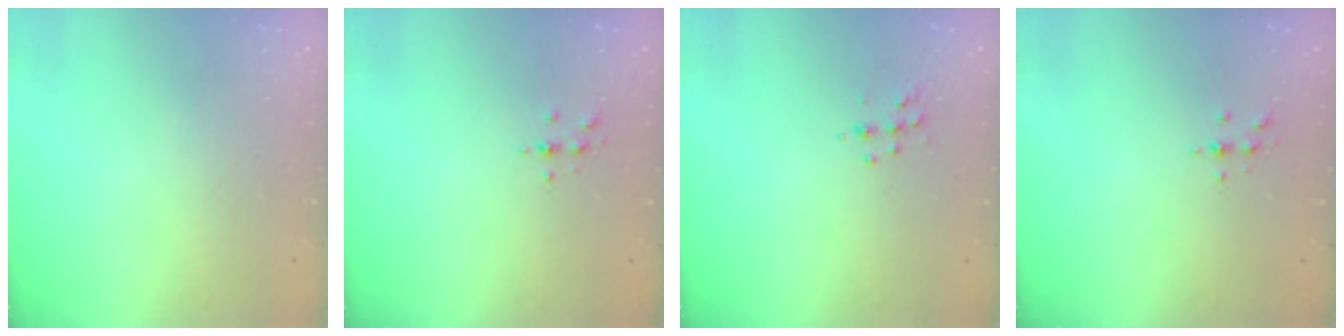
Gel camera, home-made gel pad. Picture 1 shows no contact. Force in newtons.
{"total": 2.4, "press": 2.4, "slide": 0.3}
{"total": 5.4, "press": 5.4, "slide": 0.6}
{"total": 2.4, "press": 2.4, "slide": 0.3}